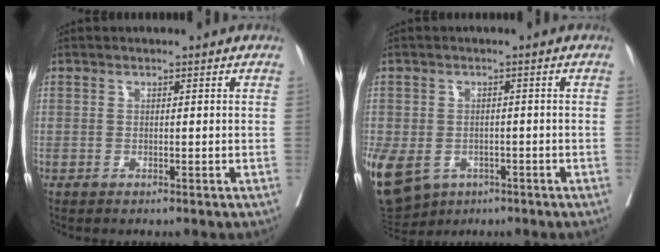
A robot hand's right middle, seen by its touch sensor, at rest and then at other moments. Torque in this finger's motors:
{"motor_torque": [0.19, -0.17, 0.94, 0.21]}